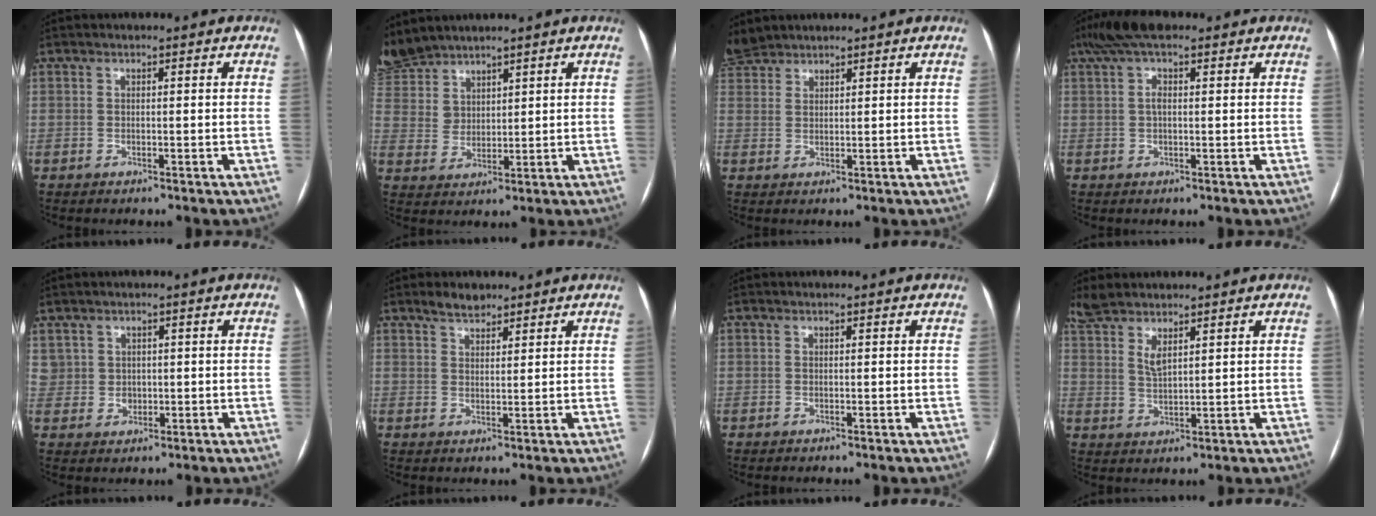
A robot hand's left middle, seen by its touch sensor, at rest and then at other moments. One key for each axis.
{"total": 9.1, "fx": 8.0, "fy": 4.1, "fz": 1.4, "tx": -0.050, "ty": 0.004, "tz": 0.179}
{"total": 3.7, "fx": 3.7, "fy": 0.8, "fz": 0.0, "tx": -0.013, "ty": 0.016, "tz": 0.077}
{"total": 6.2, "fx": 3.5, "fy": 2.1, "fz": 4.8, "tx": -0.109, "ty": 0.037, "tz": 0.060}
{"total": 3.8, "fx": 1.1, "fy": 3.6, "fz": 0.5, "tx": -0.014, "ty": 0.004, "tz": 0.034}
{"total": 3.1, "fx": 2.6, "fy": 1.2, "fz": 1.1, "tx": -0.022, "ty": 0.005, "tz": 0.045}
{"total": 0.0}
{"total": 5.7, "fx": 4.4, "fy": 1.4, "fz": 3.5, "tx": -0.084, "ty": 0.005, "tz": 0.091}